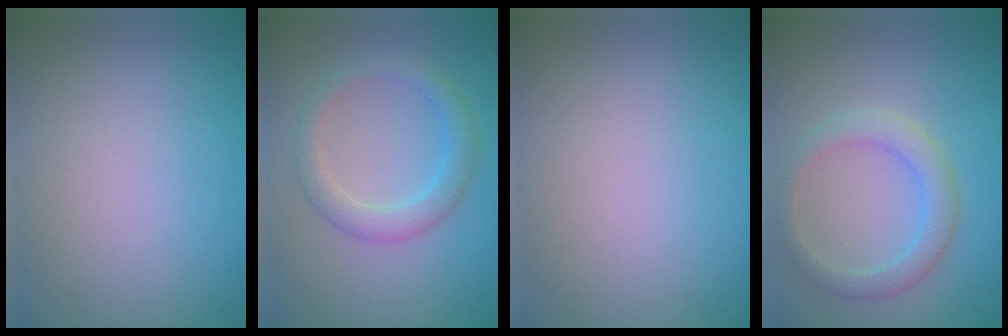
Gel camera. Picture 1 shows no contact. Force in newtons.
{"total": 2.9, "press": 2.9, "slide": 0.1}
{"total": 0.0}
{"total": 2.9, "press": 2.9, "slide": 0.3}